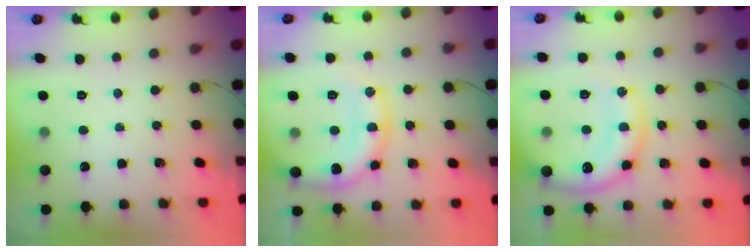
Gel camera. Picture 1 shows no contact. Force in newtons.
{"total": 16.4, "press": 16.3, "slide": 1.0}
{"total": 15.0, "press": 14.9, "slide": 2.2}